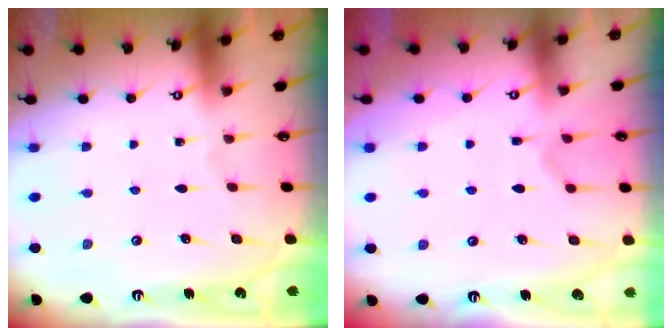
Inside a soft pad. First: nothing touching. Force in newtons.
{"total": 2.3, "press": 1.9, "slide": 1.3}